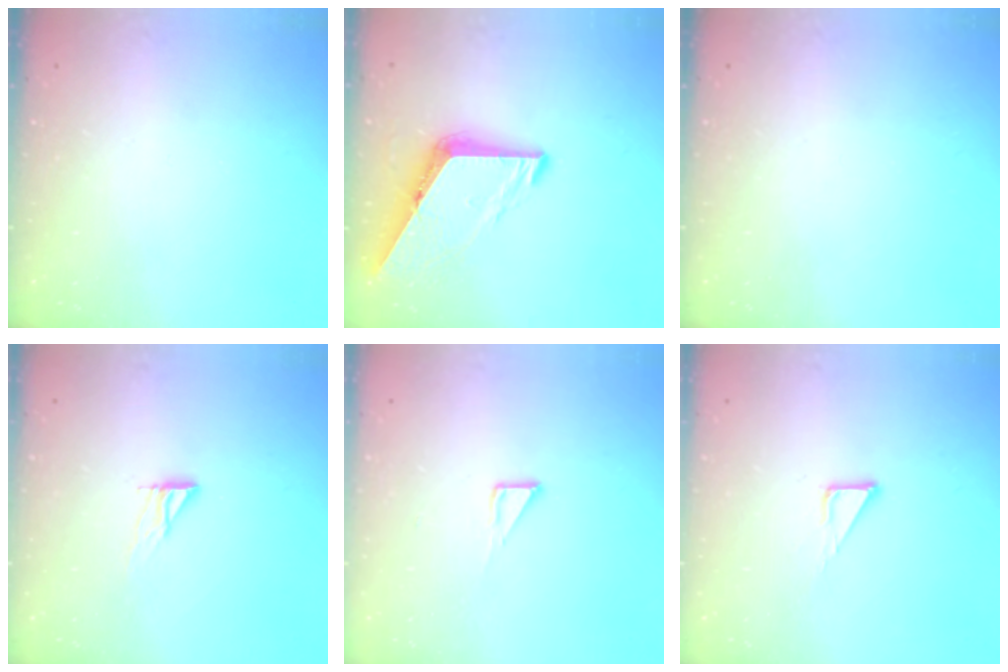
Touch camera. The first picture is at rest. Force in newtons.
{"total": 7.8, "press": 7.8, "slide": 0.6}
{"total": 0.0}
{"total": 6.3, "press": 6.3, "slide": 0.6}
{"total": 3.4, "press": 3.4, "slide": 0.3}
{"total": 1.9, "press": 1.9, "slide": 0.1}